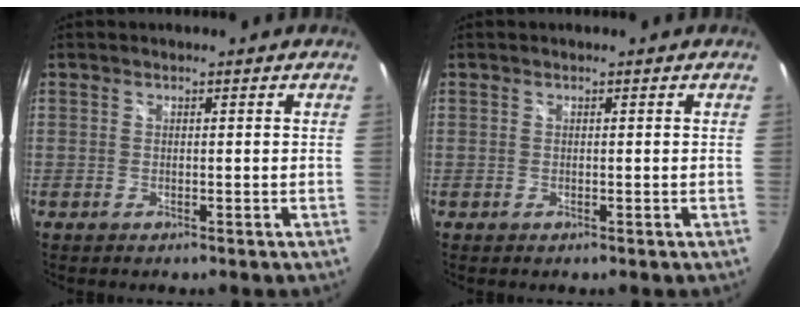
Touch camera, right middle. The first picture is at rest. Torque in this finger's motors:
{"motor_torque": [0.01, -0.12, 0.05, 0.00]}